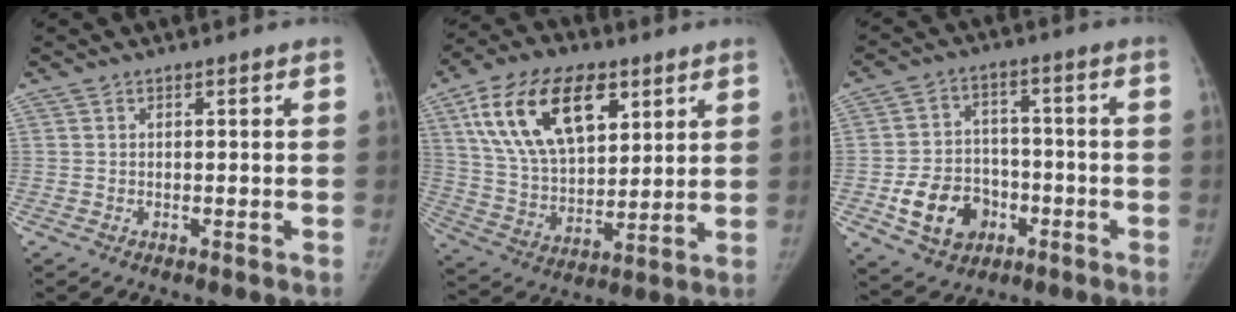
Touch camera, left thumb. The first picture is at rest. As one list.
[{"total": 20.8, "force": [9.3, 11.5, 14.6], "torque": [-0.234, -0.025, 0.172]}, {"total": 11.9, "force": [-4.2, 9.4, 5.9], "torque": [-0.067, 0.026, -0.064]}]